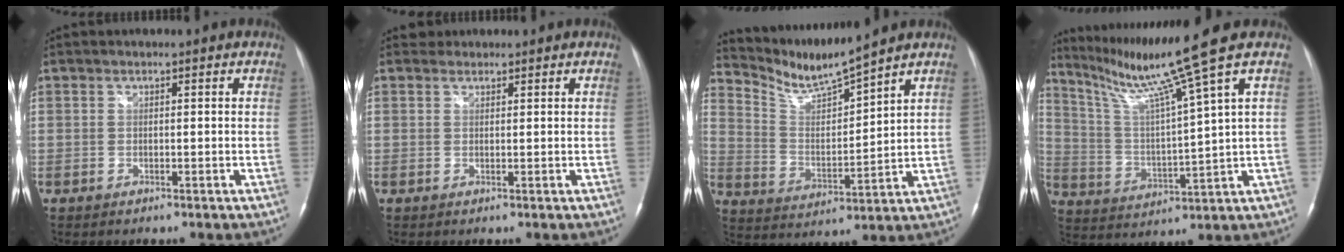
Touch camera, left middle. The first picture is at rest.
{"total": 1.3, "force": [1.0, 0.7, -0.4], "torque": [0.007, 0.011, 0.013]}
{"total": 8.7, "force": [8.3, -1.5, 1.9], "torque": [-0.051, -0.010, 0.174]}
{"total": 12.1, "force": [9.0, -4.2, 6.9], "torque": [-0.121, -0.035, 0.169]}